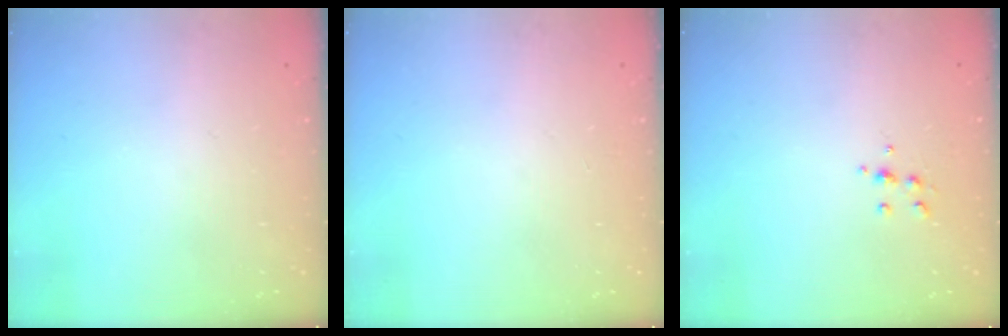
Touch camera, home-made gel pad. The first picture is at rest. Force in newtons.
{"total": 0.0}
{"total": 5.8, "press": 5.7, "slide": 0.8}